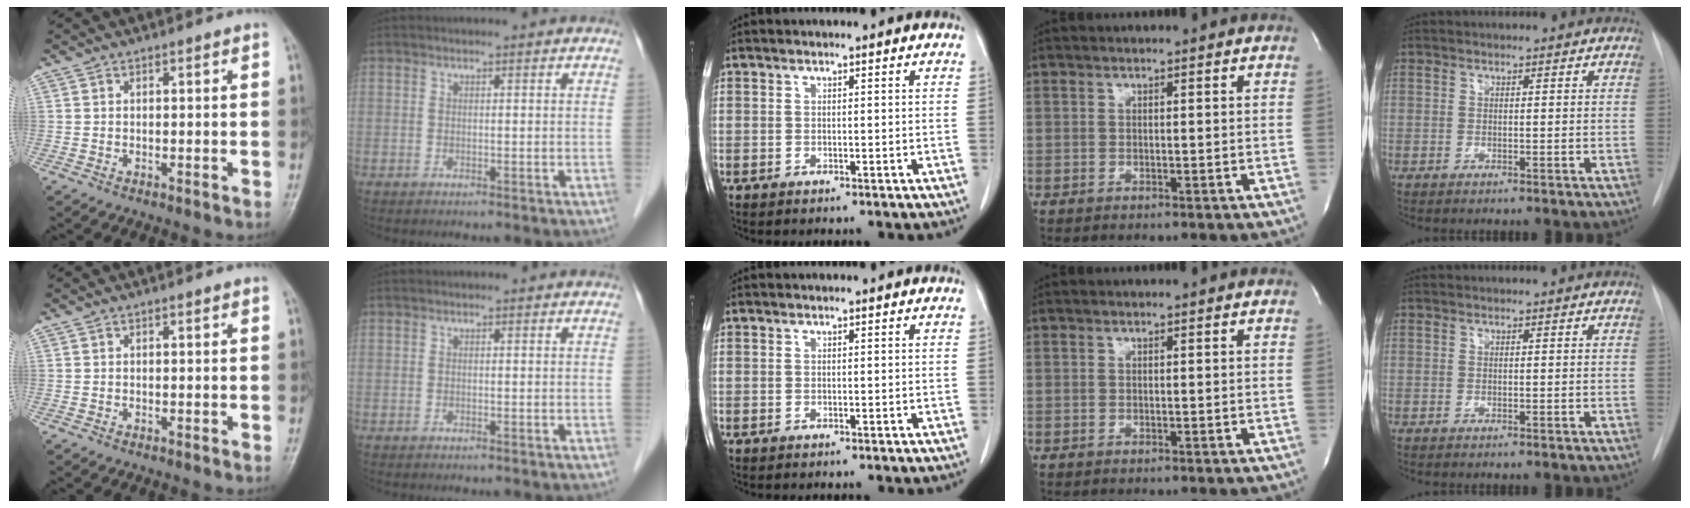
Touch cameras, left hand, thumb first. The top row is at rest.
{}